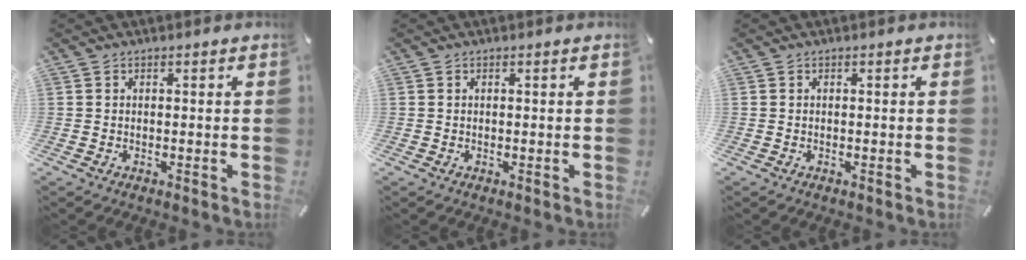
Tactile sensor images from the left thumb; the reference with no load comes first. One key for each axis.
{"total": 0.0}
{"total": 0.0}